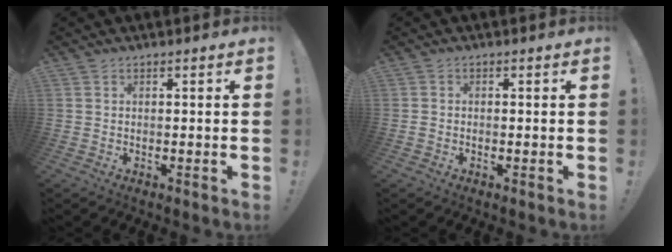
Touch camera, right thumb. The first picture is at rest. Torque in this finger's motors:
{"motor_torque": [-0.17, 0.32, 0.15, -0.42, 0.00]}